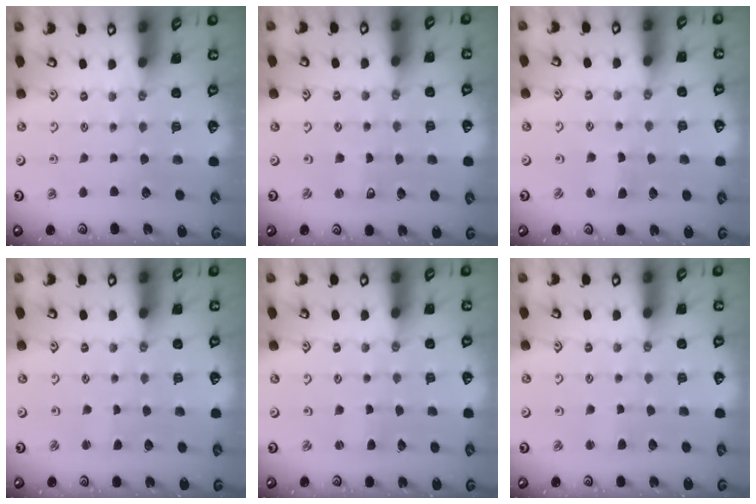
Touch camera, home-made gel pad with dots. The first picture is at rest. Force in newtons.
{"total": 1.4, "press": 1.4, "slide": 0.0}
{"total": 1.5, "press": 1.5, "slide": 0.3}
{"total": 1.1, "press": 1.1, "slide": 0.2}
{"total": 1.8, "press": 1.7, "slide": 0.3}
{"total": 1.9, "press": 1.9, "slide": 0.3}